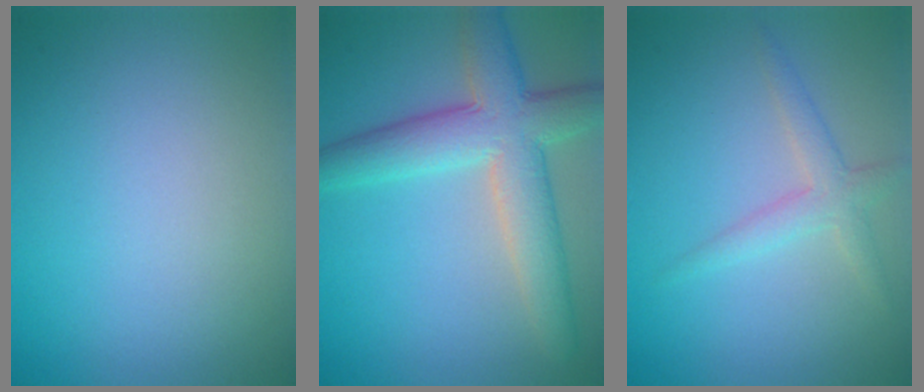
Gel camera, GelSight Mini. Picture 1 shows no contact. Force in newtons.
{"total": 7.2, "press": 7.2, "slide": 0.3}
{"total": 2.4, "press": 2.4, "slide": 0.1}